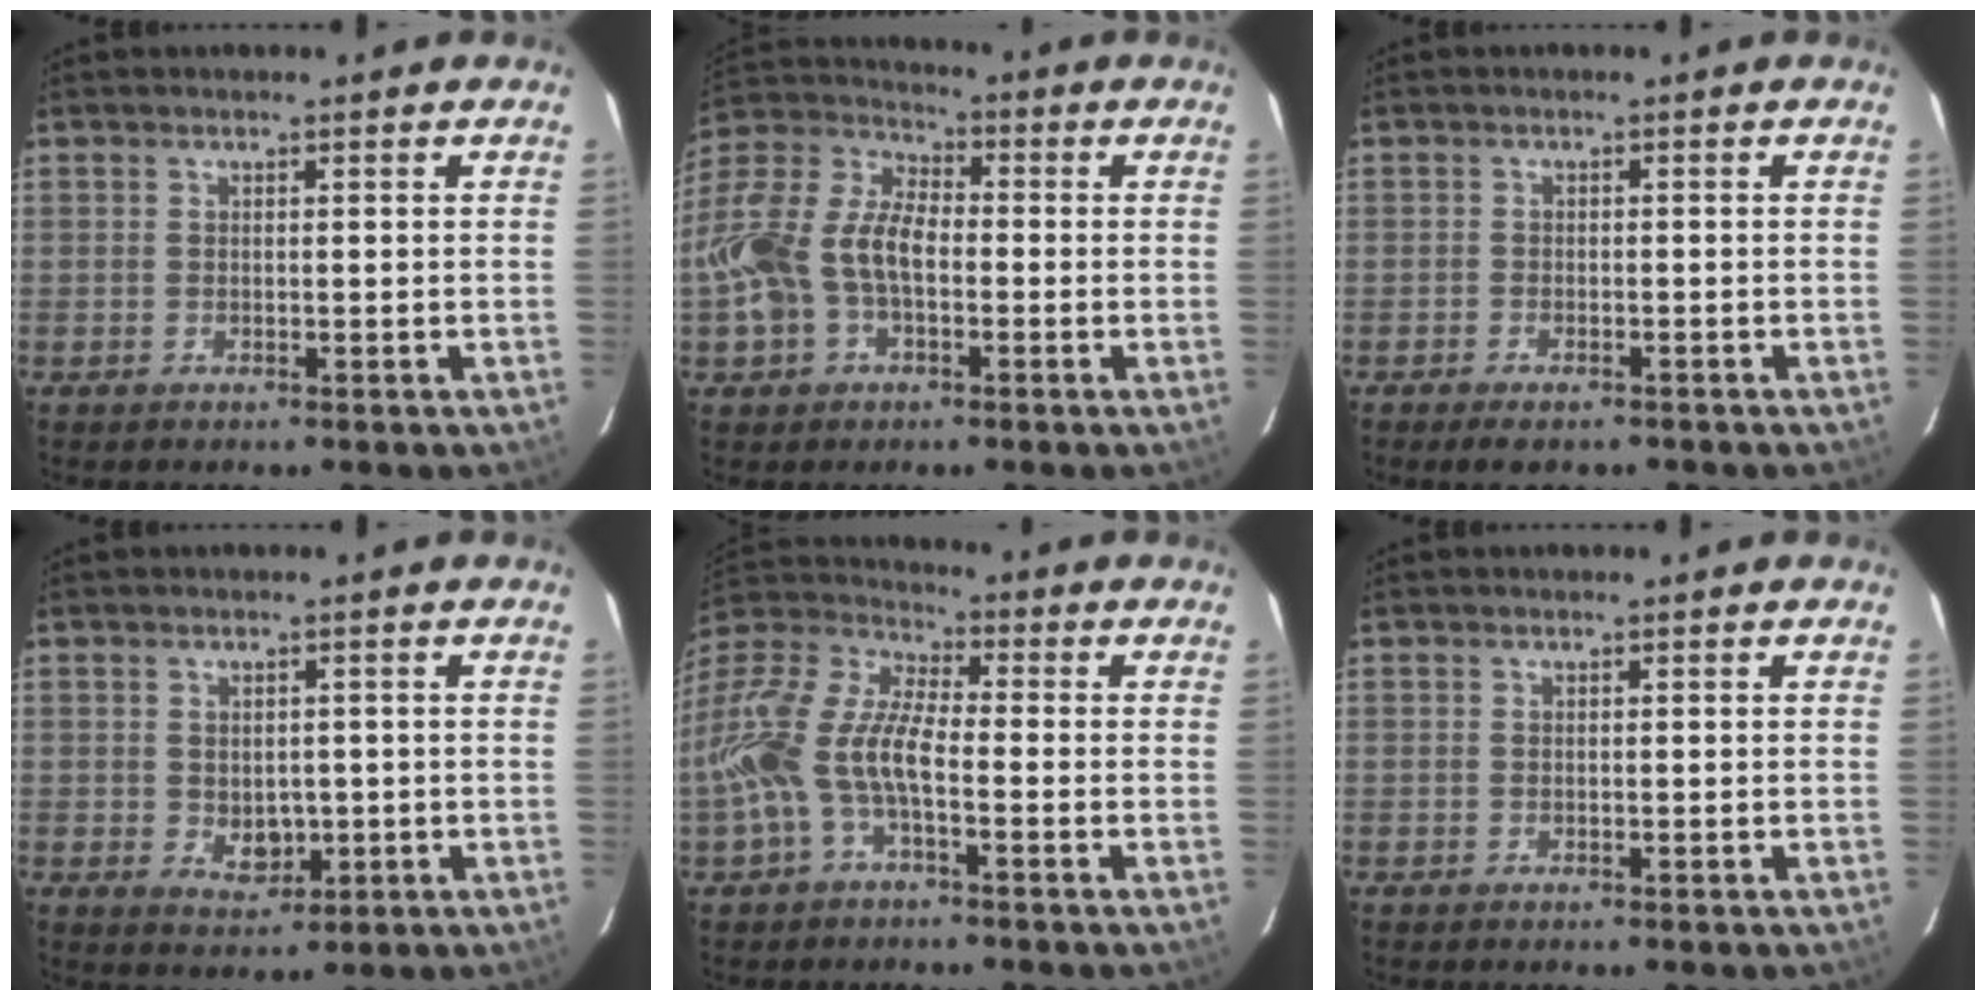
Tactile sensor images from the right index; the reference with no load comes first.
{"total": 15.5, "force": [-3.3, 9.8, 11.6], "torque": [-0.254, 0.016, -0.064]}
{"total": 4.0, "force": [-3.2, 1.5, 1.9], "torque": [-0.045, -0.011, -0.052]}
{"total": 4.3, "force": [-0.4, 3.4, 2.6], "torque": [-0.043, -0.005, 0.003]}
{"total": 14.8, "force": [-4.0, 6.3, 12.8], "torque": [-0.273, 0.007, -0.086]}
{"total": 0.0}